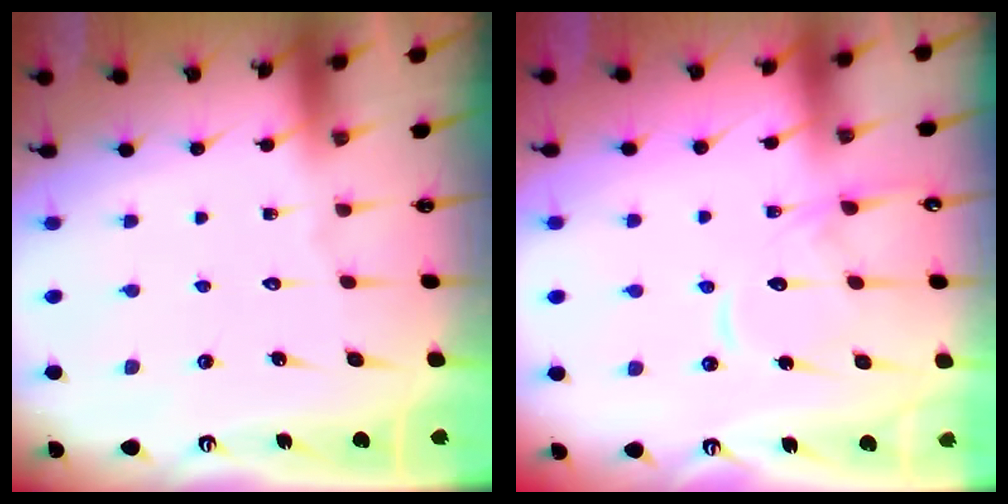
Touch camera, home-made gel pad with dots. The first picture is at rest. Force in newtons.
{"total": 12.8, "press": 12.8, "slide": 1.2}